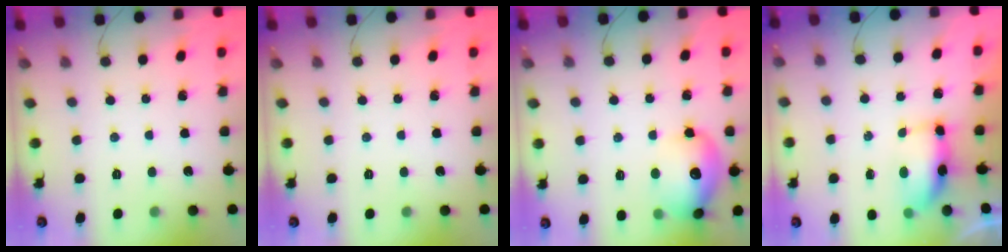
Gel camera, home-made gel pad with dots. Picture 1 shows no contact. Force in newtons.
{"total": 0.0}
{"total": 15.5, "press": 15.4, "slide": 1.7}
{"total": 9.2, "press": 7.8, "slide": 5.0}